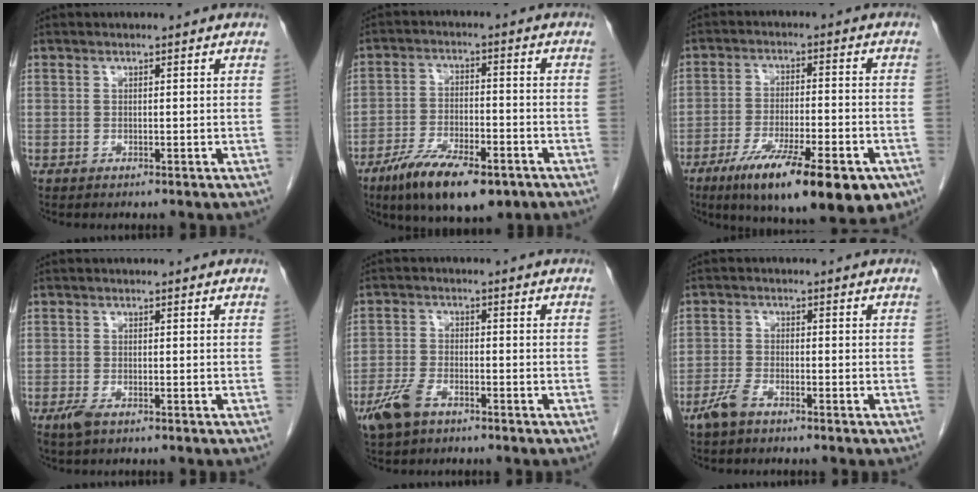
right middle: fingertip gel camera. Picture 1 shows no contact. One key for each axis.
{"total": 12.5, "fx": -8.1, "fy": 4.0, "fz": 8.7, "tx": -0.148, "ty": -0.016, "tz": -0.133}
{"total": 18.3, "fx": -11.1, "fy": 4.2, "fz": 14.0, "tx": -0.181, "ty": -0.028, "tz": -0.167}
{"total": 2.0, "fx": -1.2, "fy": 0.7, "fz": 1.4, "tx": -0.034, "ty": -0.003, "tz": -0.020}
{"total": 5.6, "fx": -3.6, "fy": 2.5, "fz": 3.5, "tx": -0.080, "ty": -0.003, "tz": -0.066}
{"total": 3.3, "fx": -2.4, "fy": 1.0, "fz": 1.9, "tx": -0.047, "ty": -0.001, "tz": -0.048}